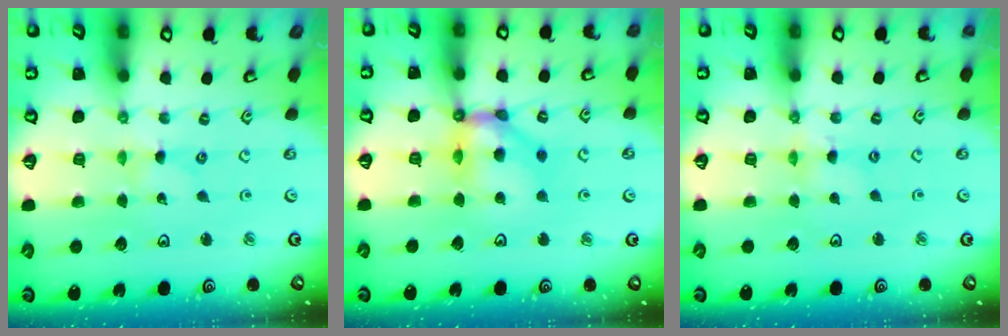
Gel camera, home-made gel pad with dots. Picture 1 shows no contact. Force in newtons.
{"total": 11.9, "press": 11.8, "slide": 1.7}
{"total": 2.3, "press": 2.3, "slide": 0.3}